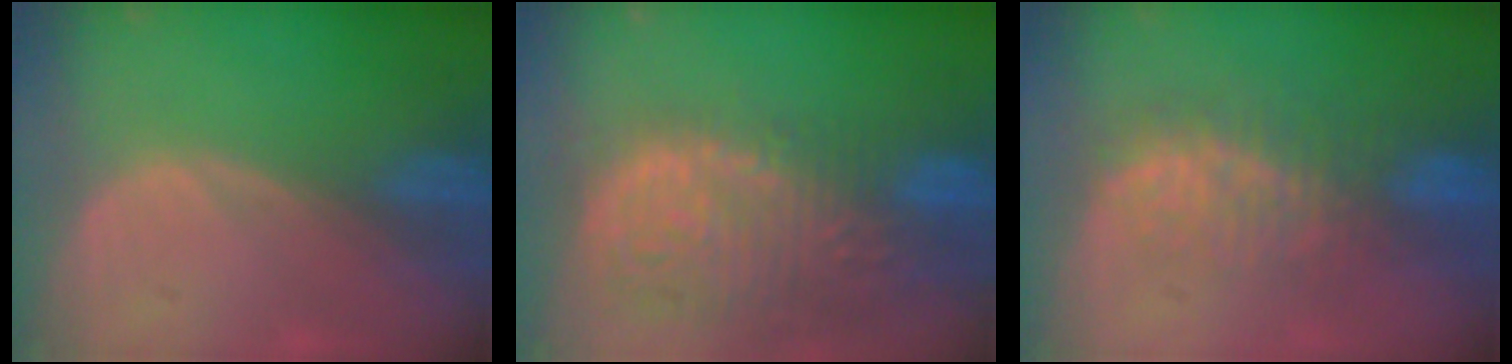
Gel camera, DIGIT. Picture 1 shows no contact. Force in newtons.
{"total": 15.0, "press": 12.4, "slide": 8.4}
{"total": 7.8, "press": 7.5, "slide": 2.2}